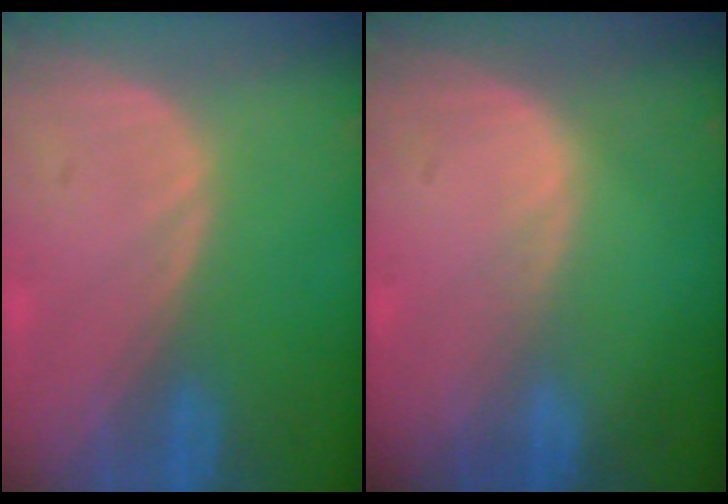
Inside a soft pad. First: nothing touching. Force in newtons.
{"total": 0.6, "press": 0.6, "slide": 0.1}